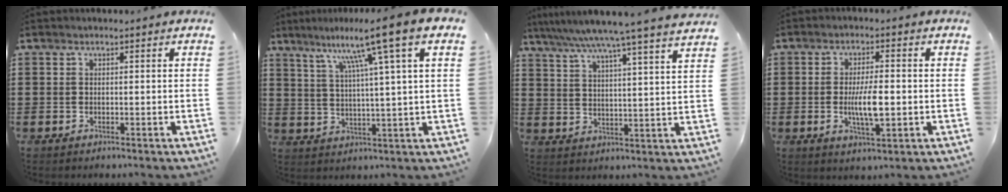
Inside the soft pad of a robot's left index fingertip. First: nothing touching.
{"total": 10.4, "force": [6.2, -1.4, 8.3], "torque": [-0.162, -0.024, 0.087]}
{"total": 7.1, "force": [6.2, -1.5, 3.2], "torque": [-0.083, -0.043, 0.100]}
{"total": 6.6, "force": [-0.7, 2.0, 6.3], "torque": [-0.115, -0.004, -0.019]}